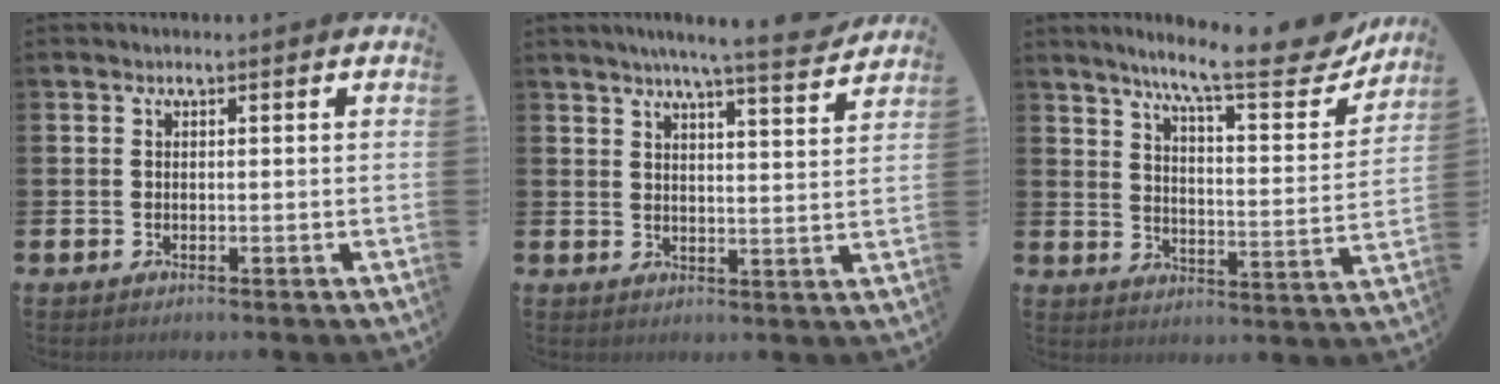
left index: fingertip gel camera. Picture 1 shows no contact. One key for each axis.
{"total": 6.5, "fx": 6.1, "fy": -0.6, "fz": 2.4, "tx": -0.052, "ty": -0.032, "tz": 0.104}
{"total": 11.8, "fx": 9.6, "fy": 1.5, "fz": 6.7, "tx": -0.124, "ty": -0.058, "tz": 0.154}